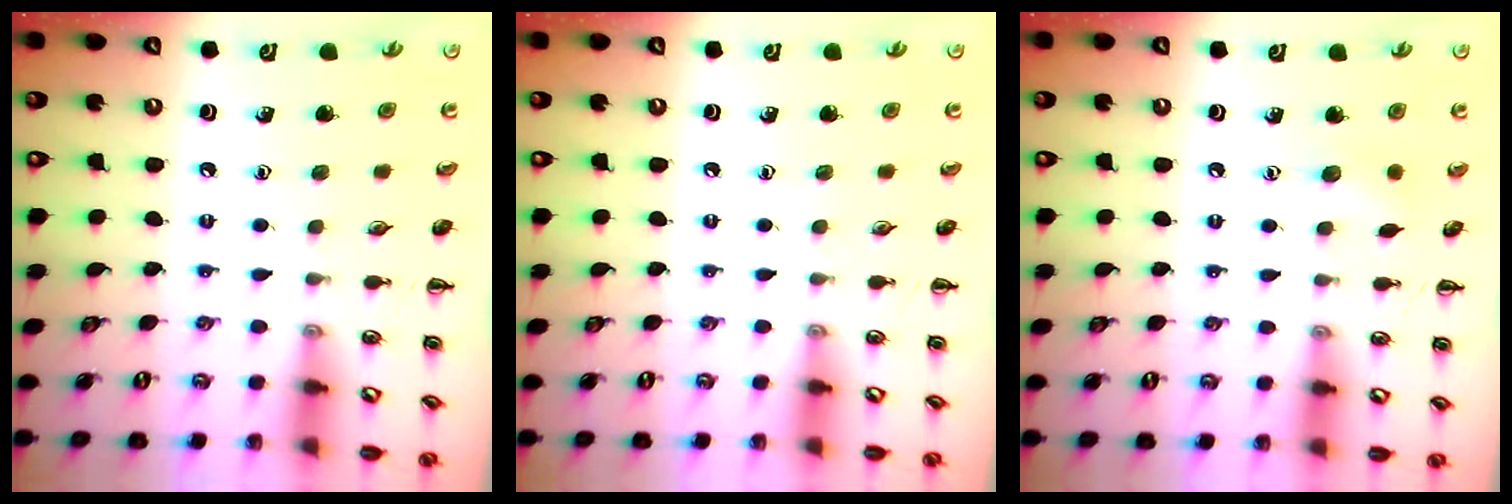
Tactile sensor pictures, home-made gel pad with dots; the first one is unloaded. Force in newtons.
{"total": 0.0}
{"total": 4.6, "press": 4.5, "slide": 1.2}